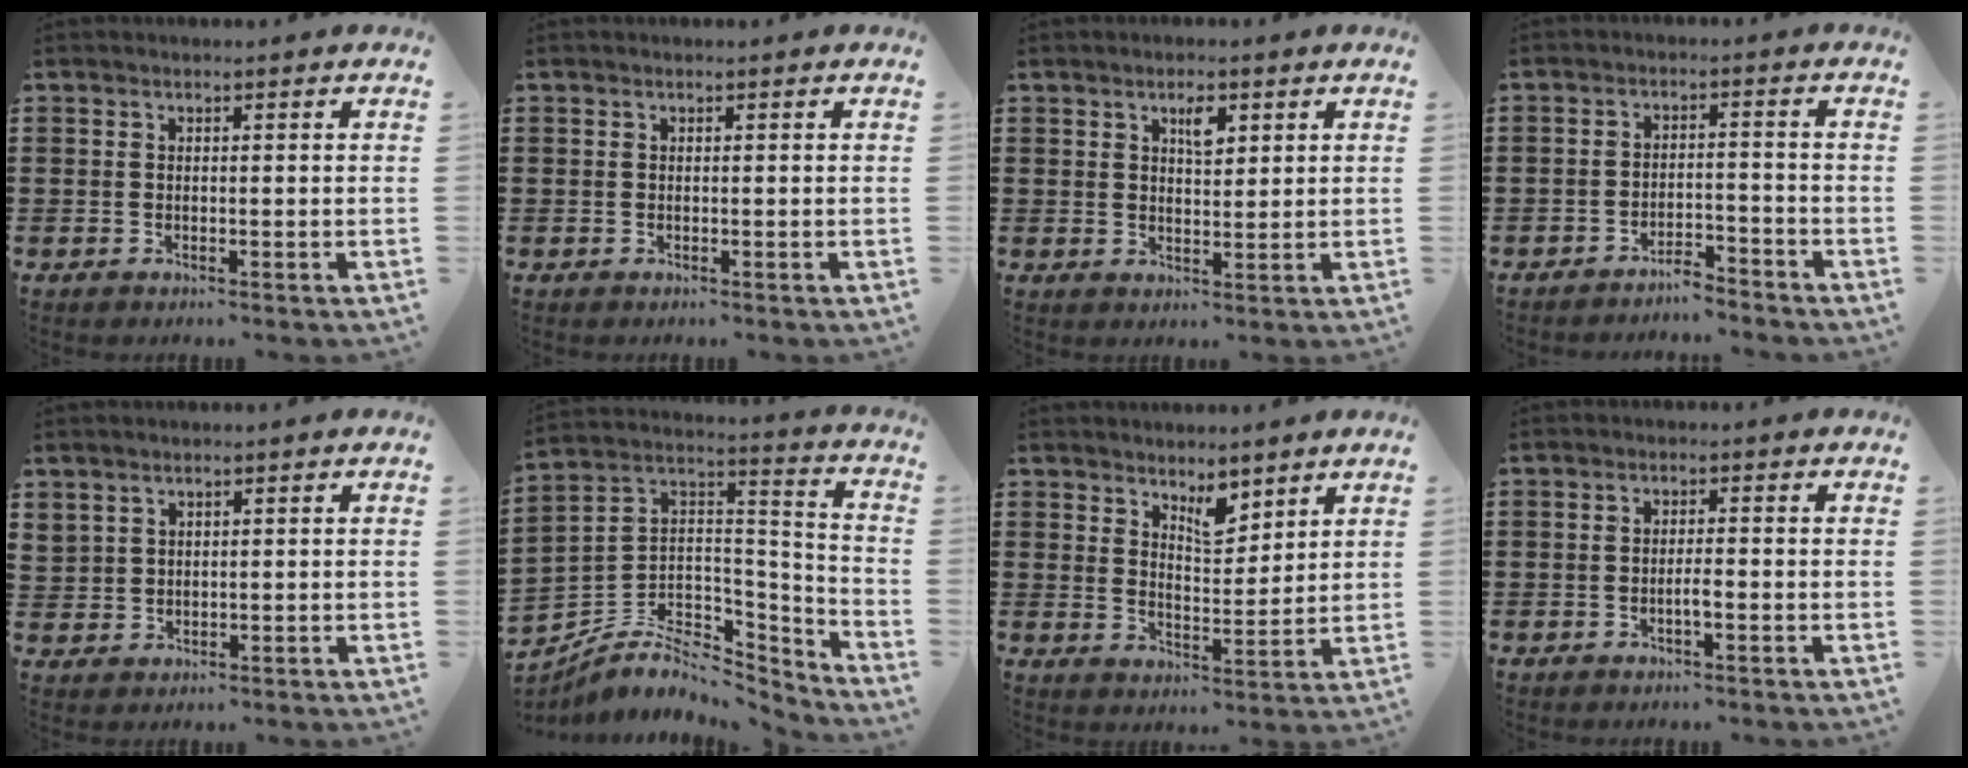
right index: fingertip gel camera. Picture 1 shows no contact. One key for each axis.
{"total": 0.0}
{"total": 3.3, "fx": 1.8, "fy": 1.4, "fz": 2.5, "tx": -0.038, "ty": 0.000, "tz": 0.027}
{"total": 3.5, "fx": -3.4, "fy": 0.0, "fz": 0.4, "tx": -0.014, "ty": -0.001, "tz": -0.072}
{"total": 2.0, "fx": 1.7, "fy": 1.0, "fz": 0.2, "tx": -0.010, "ty": 0.003, "tz": 0.034}
{"total": 7.1, "fx": -5.2, "fy": 4.0, "fz": 2.8, "tx": -0.066, "ty": -0.005, "tz": -0.098}
{"total": 4.5, "fx": 3.6, "fy": 1.5, "fz": 2.3, "tx": -0.036, "ty": -0.009, "tz": 0.061}
{"total": 1.9, "fx": -0.7, "fy": 0.1, "fz": 1.7, "tx": -0.032, "ty": -0.001, "tz": -0.013}